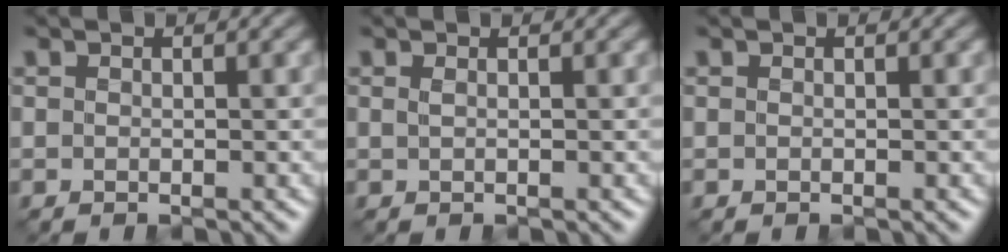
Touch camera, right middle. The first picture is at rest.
{"total": 0.6, "force": [0.2, 0.3, 0.5], "torque": [-0.006, -0.003, -0.003]}
{"total": 0.0}